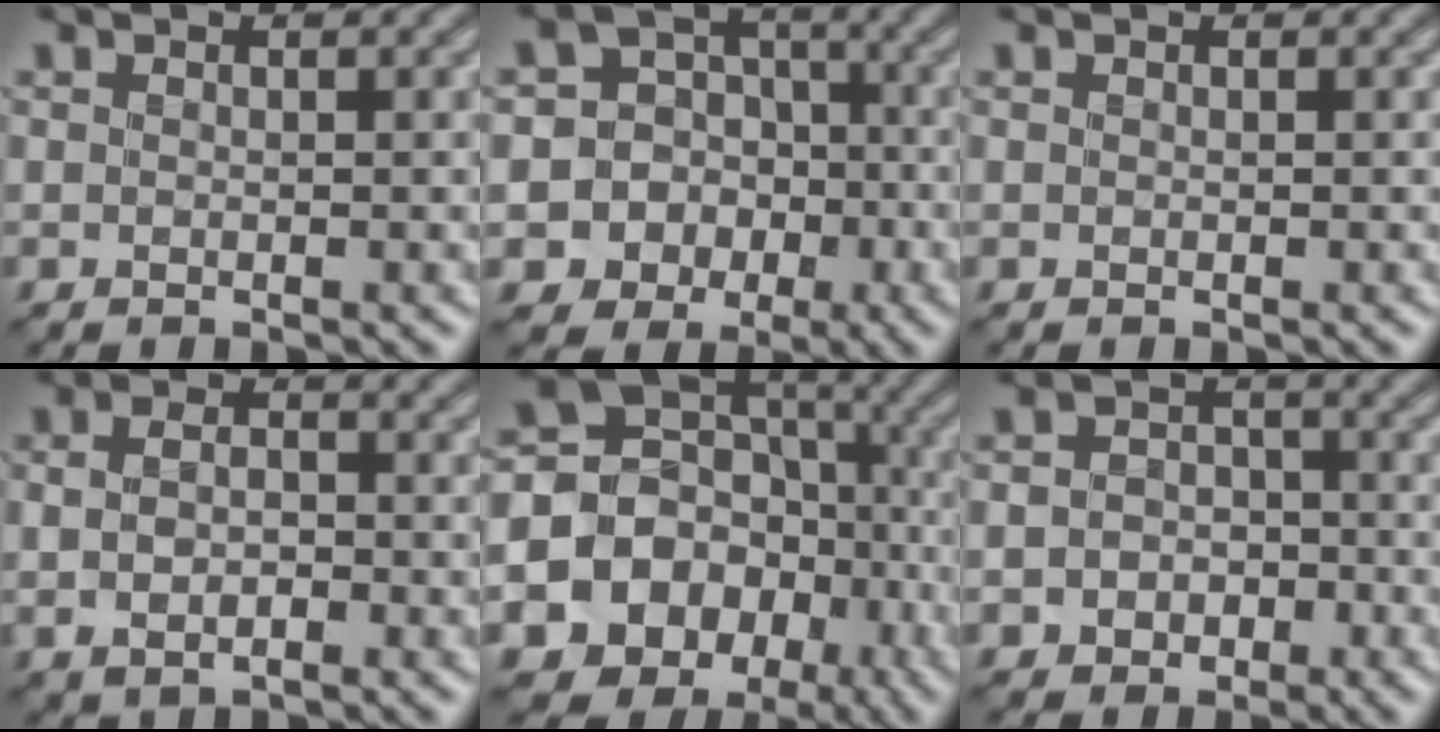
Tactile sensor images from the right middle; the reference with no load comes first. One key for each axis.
{"total": 10.2, "fx": -3.7, "fy": 9.4, "fz": 1.8, "tx": -0.044, "ty": -0.006, "tz": -0.076}
{"total": 0.0}
{"total": 3.6, "fx": -0.3, "fy": 2.3, "fz": 2.7, "tx": -0.044, "ty": 0.001, "tz": -0.003}
{"total": 16.7, "fx": -6.1, "fy": 14.5, "fz": 5.8, "tx": -0.129, "ty": -0.023, "tz": -0.100}
{"total": 3.5, "fx": -1.2, "fy": 3.0, "fz": 1.4, "tx": 0.004, "ty": -0.002, "tz": -0.028}